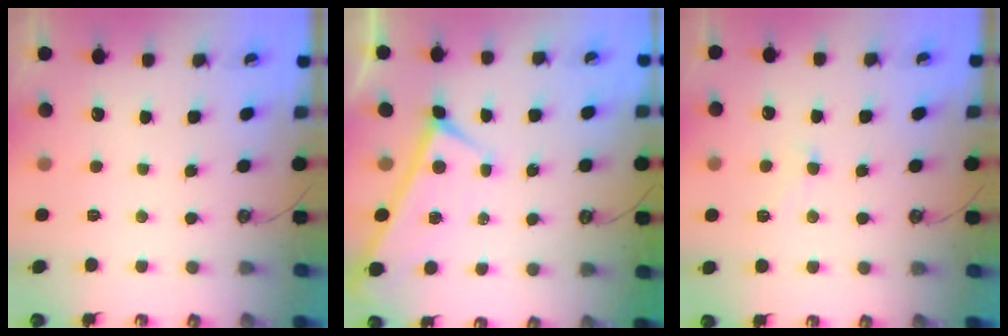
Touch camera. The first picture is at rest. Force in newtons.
{"total": 0.0}
{"total": 0.8, "press": 0.6, "slide": 0.6}